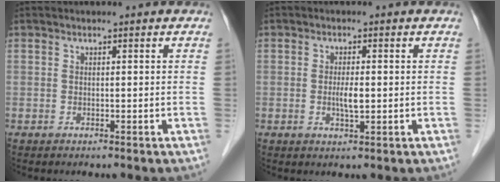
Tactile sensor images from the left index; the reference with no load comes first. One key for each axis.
{"total": 2.6, "fx": -0.2, "fy": 0.6, "fz": 2.5, "tx": -0.050, "ty": -0.002, "tz": -0.003}